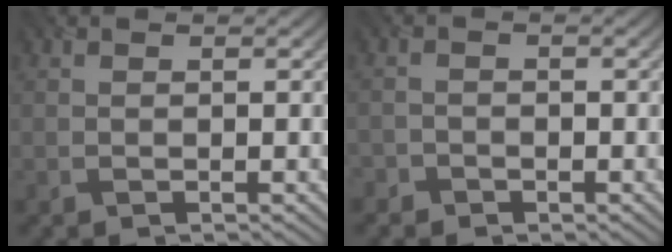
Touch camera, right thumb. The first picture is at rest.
{"total": 1.6, "force": [-1.2, 1.1, 0.0], "torque": [0.006, 0.003, -0.025]}